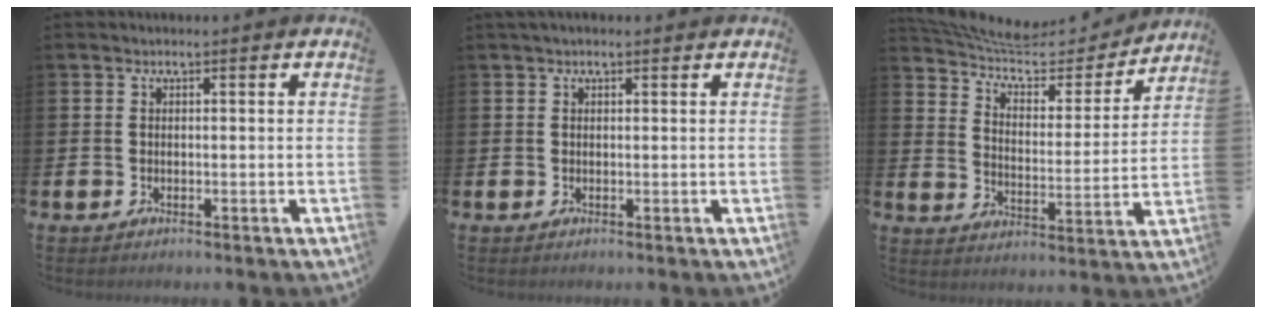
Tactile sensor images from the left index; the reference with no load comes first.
{"total": 0.9, "force": [0.7, 0.3, 0.4], "torque": [0.004, 0.000, 0.008]}
{"total": 7.1, "force": [6.4, 2.3, 2.1], "torque": [-0.068, -0.053, 0.107]}